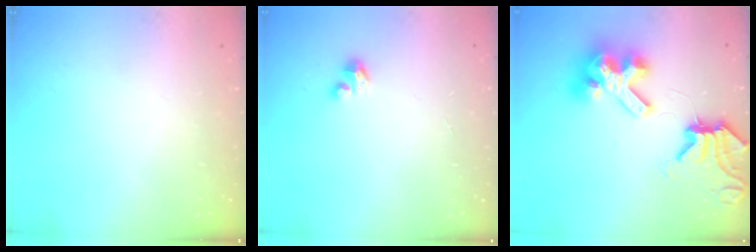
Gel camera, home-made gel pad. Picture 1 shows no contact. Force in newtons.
{"total": 1.9, "press": 1.9, "slide": 0.1}
{"total": 15.2, "press": 15.1, "slide": 2.0}